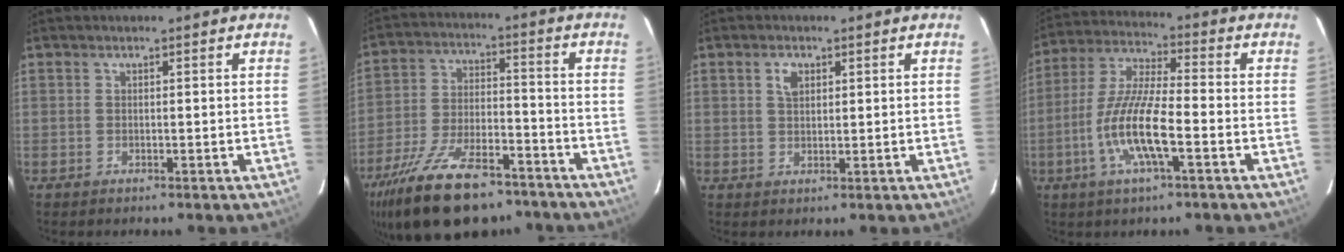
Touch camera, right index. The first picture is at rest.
{"total": 21.9, "force": [-15.9, 8.9, 12.2], "torque": [-0.246, -0.027, -0.251]}
{"total": 2.6, "force": [1.1, 1.7, 1.7], "torque": [-0.030, 0.007, 0.021]}
{"total": 12.5, "force": [-4.3, 2.3, 11.5], "torque": [-0.239, -0.006, -0.085]}